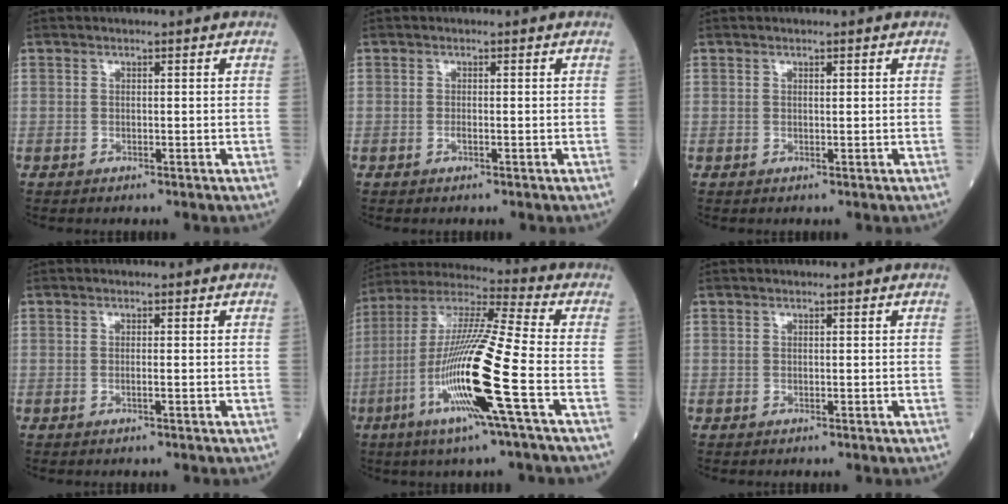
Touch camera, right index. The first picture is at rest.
{"total": 0.7, "force": [-0.3, 0.1, 0.6], "torque": [-0.015, 0.000, -0.006]}
{"total": 0.0}
{"total": 0.7, "force": [-0.2, -0.1, 0.6], "torque": [-0.013, 0.001, -0.006]}
{"total": 17.9, "force": [-5.8, -0.8, 16.9], "torque": [-0.343, -0.018, -0.122]}
{"total": 0.0}